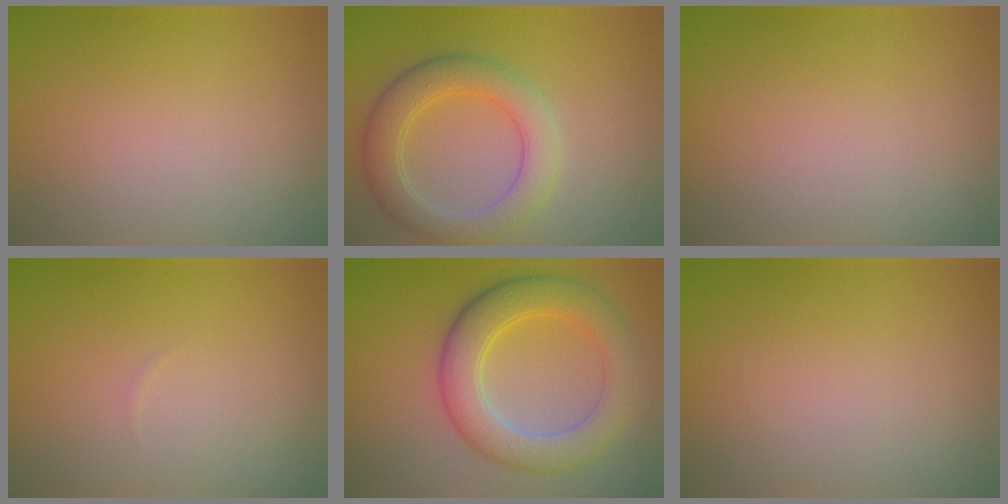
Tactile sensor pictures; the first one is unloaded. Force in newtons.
{"total": 4.9, "press": 4.9, "slide": 0.3}
{"total": 0.0}
{"total": 0.0}
{"total": 6.2, "press": 6.1, "slide": 0.4}
{"total": 0.0}